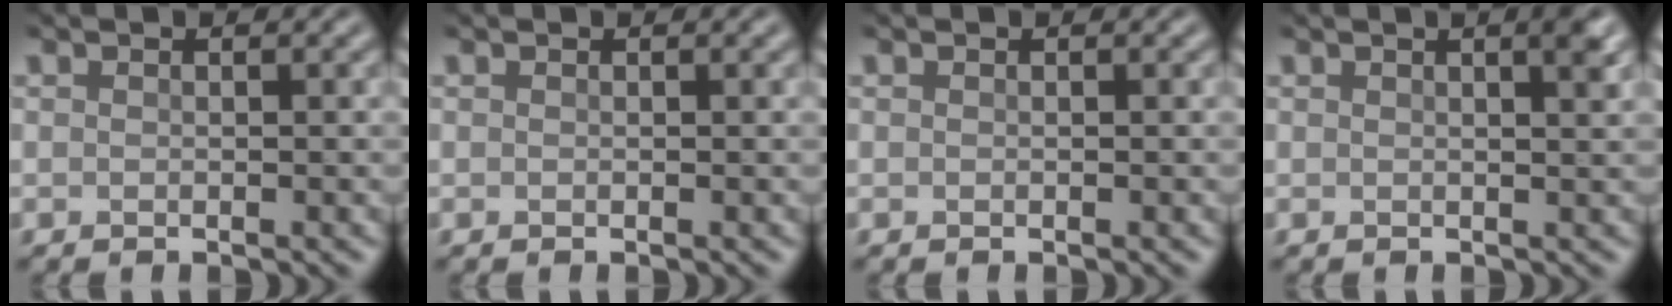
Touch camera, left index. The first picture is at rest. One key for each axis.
{"total": 0.0}
{"total": 0.0}
{"total": 2.7, "fx": 1.2, "fy": 0.9, "fz": 2.2, "tx": -0.011, "ty": 0.013, "tz": 0.004}